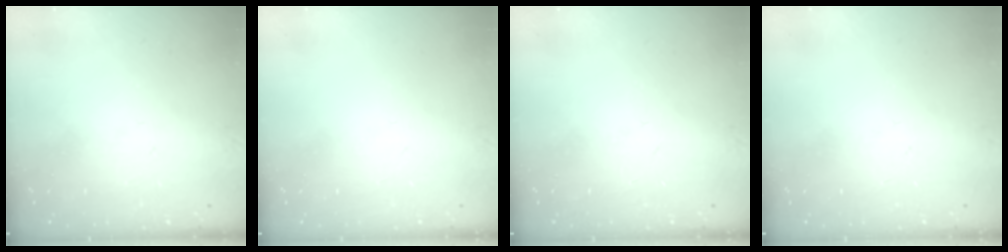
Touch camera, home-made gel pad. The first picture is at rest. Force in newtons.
{"total": 0.0}
{"total": 0.0}
{"total": 0.0}